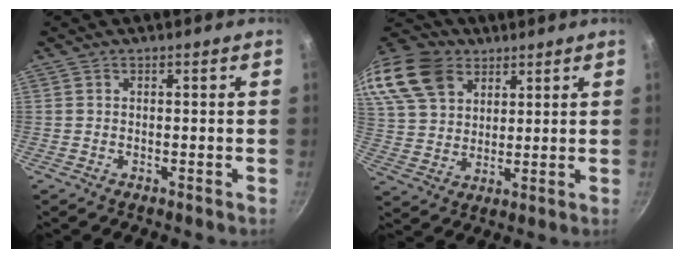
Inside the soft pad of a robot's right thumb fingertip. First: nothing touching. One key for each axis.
{"total": 18.4, "fx": 10.2, "fy": 12.5, "fz": 8.7, "tx": -0.177, "ty": -0.006, "tz": 0.196}